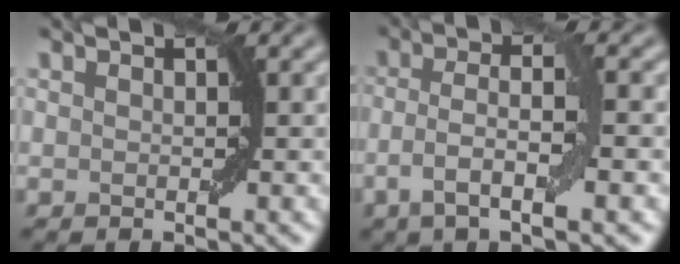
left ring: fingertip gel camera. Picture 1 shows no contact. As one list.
[{"total": 4.8, "force": [-1.7, 0.9, 4.4], "torque": [-0.084, 0.006, -0.034]}]